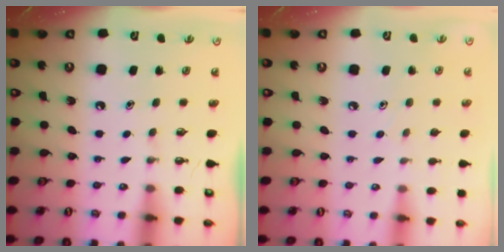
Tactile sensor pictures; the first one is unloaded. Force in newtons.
{"total": 4.2, "press": 4.1, "slide": 0.4}